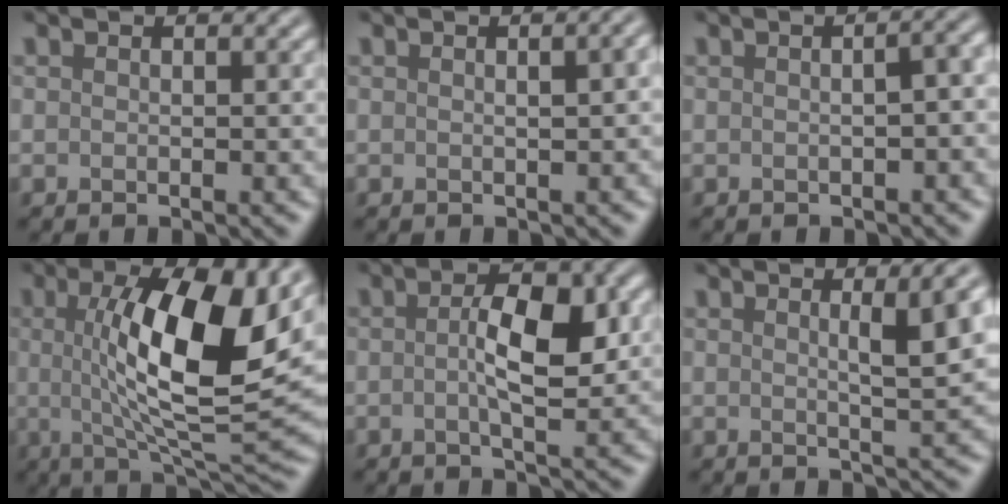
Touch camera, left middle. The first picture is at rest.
{"total": 2.8, "force": [0.5, 1.1, 2.5], "torque": [-0.012, 0.013, 0.004]}
{"total": 5.1, "force": [0.3, 2.5, 4.4], "torque": [-0.028, 0.018, -0.002]}
{"total": 11.7, "force": [1.8, 3.4, 11.0], "torque": [-0.172, -0.003, 0.033]}
{"total": 4.7, "force": [0.2, 1.4, 4.4], "torque": [-0.076, 0.003, 0.002]}
{"total": 5.7, "force": [1.6, 1.4, 5.3], "torque": [-0.054, 0.009, 0.019]}